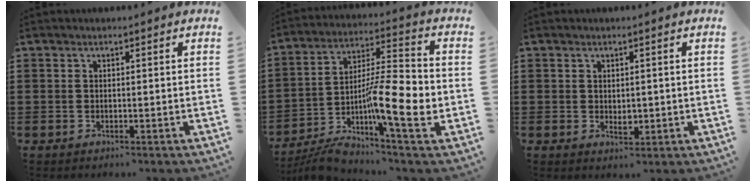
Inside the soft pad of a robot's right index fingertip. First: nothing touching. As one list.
[{"total": 13.3, "force": [-4.2, 3.0, 12.3], "torque": [-0.232, -0.007, -0.079]}, {"total": 1.8, "force": [0.1, 1.2, 1.4], "torque": [-0.018, 0.001, 0.000]}]